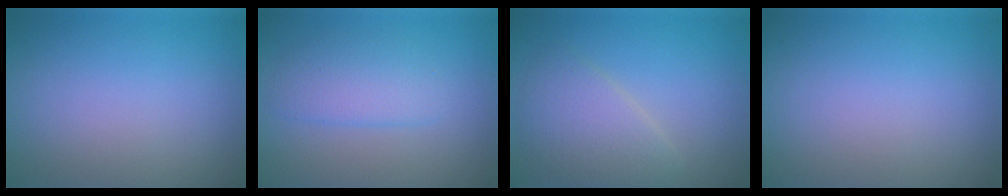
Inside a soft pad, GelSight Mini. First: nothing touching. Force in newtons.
{"total": 2.9, "press": 2.9, "slide": 0.0}
{"total": 3.8, "press": 3.8, "slide": 0.2}
{"total": 0.0}